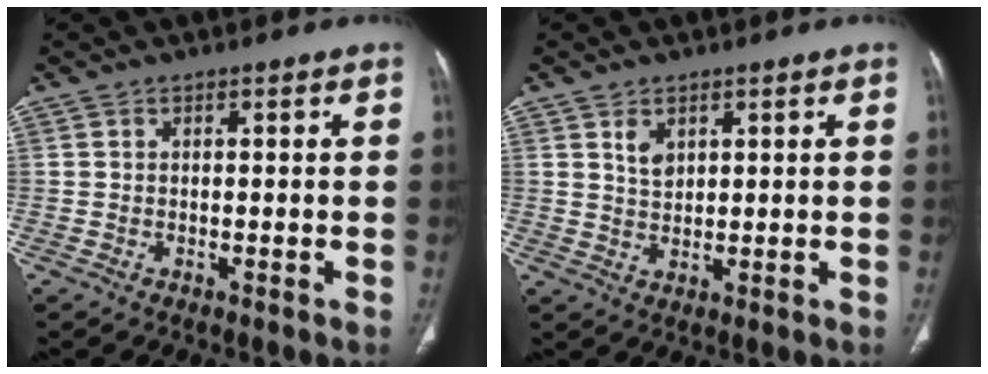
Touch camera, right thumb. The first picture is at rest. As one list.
[{"total": 3.2, "force": [1.6, 2.0, 1.8], "torque": [-0.024, -0.012, 0.036]}]